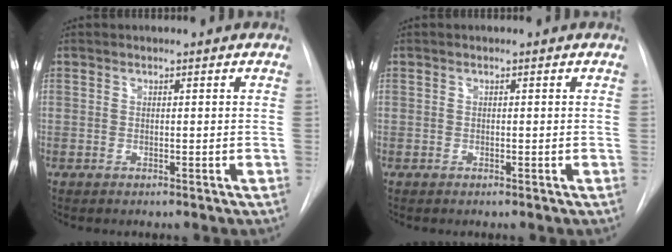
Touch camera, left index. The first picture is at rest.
{"total": 0.0}